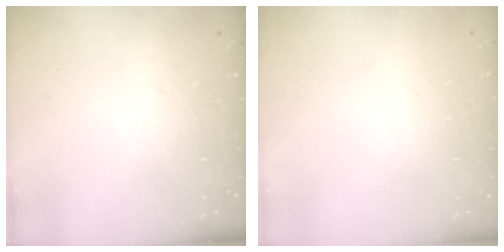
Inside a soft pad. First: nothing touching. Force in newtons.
{"total": 0.0}